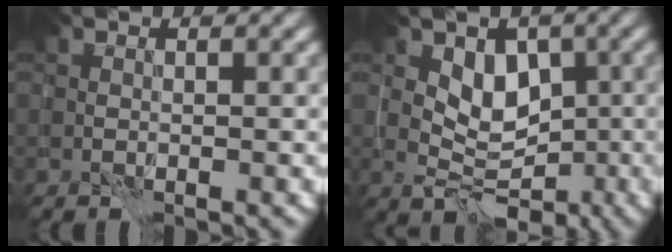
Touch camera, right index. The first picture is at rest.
{"total": 4.5, "force": [0.4, 3.5, 2.8], "torque": [-0.027, -0.002, 0.010]}